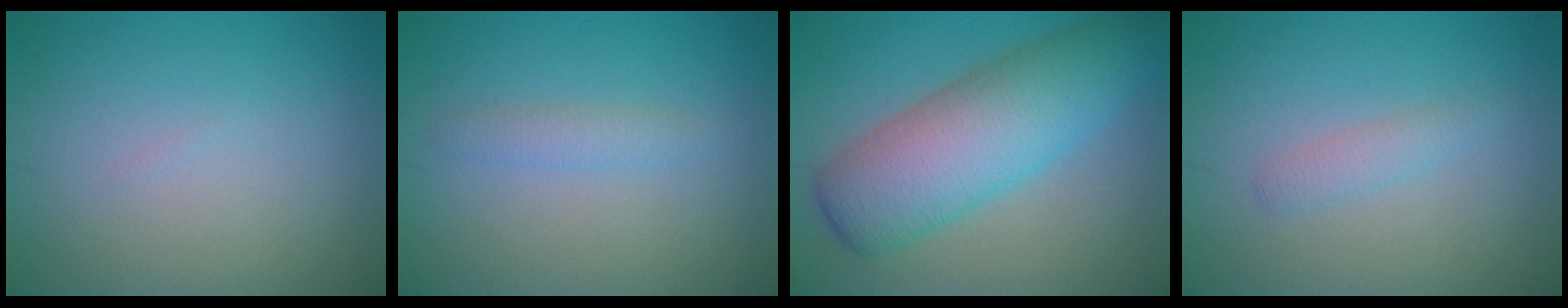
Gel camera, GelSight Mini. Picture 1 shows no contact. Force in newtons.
{"total": 1.4, "press": 1.4, "slide": 0.1}
{"total": 9.0, "press": 9.0, "slide": 0.3}
{"total": 1.4, "press": 1.4, "slide": 0.1}